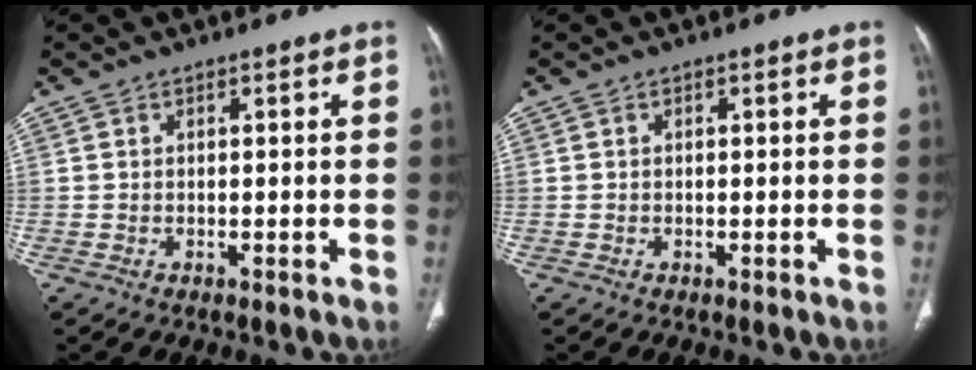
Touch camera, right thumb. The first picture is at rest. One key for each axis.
{"total": 0.0}